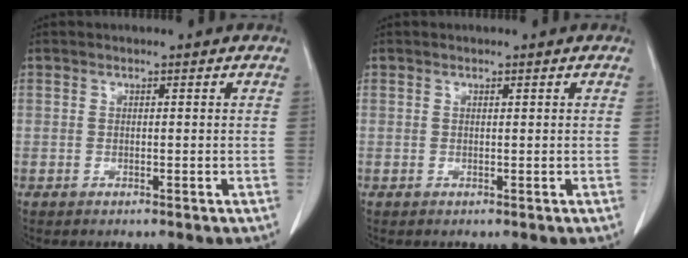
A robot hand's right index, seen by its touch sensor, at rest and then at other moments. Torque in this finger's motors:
{"motor_torque": [-0.17, 0.14, -0.06, -0.01]}